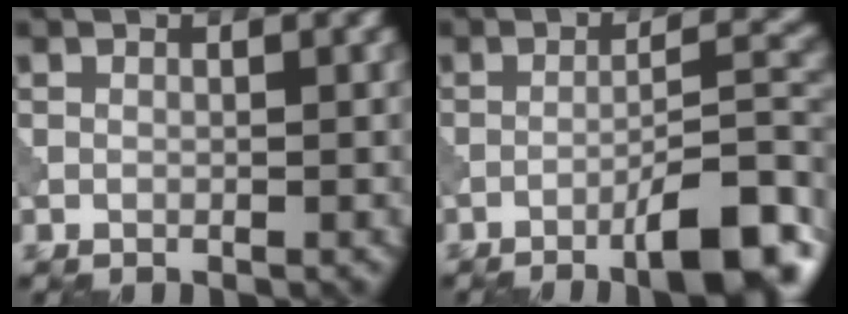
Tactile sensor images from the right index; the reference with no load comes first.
{"total": 8.8, "force": [-5.4, 1.8, 6.7], "torque": [-0.093, 0.016, -0.079]}